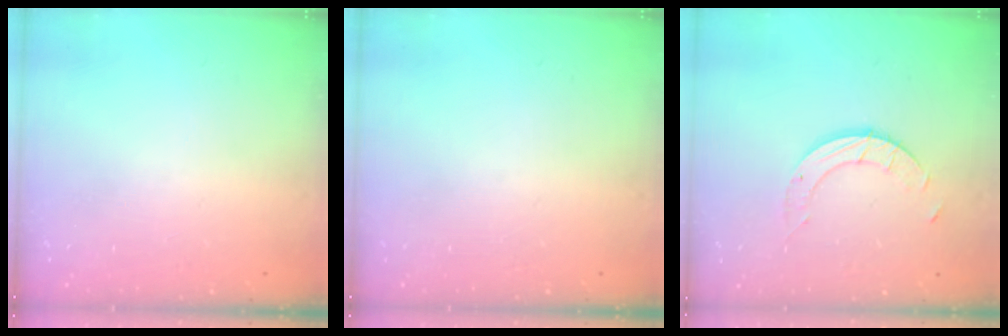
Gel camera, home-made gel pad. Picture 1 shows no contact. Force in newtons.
{"total": 0.0}
{"total": 5.6, "press": 5.6, "slide": 0.1}